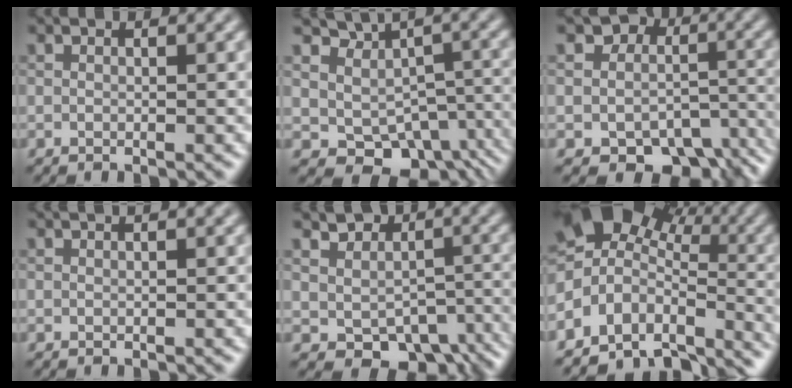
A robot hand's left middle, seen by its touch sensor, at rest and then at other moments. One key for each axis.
{"total": 6.0, "fx": -0.3, "fy": 5.1, "fz": 3.3, "tx": -0.021, "ty": -0.024, "tz": 0.005}
{"total": 10.8, "fx": -3.9, "fy": 9.1, "fz": 4.4, "tx": -0.037, "ty": -0.017, "tz": -0.065}
{"total": 1.0, "fx": 0.7, "fy": 0.3, "fz": 0.7, "tx": -0.006, "ty": -0.002, "tz": 0.002}
{"total": 6.5, "fx": -0.8, "fy": 5.4, "fz": 3.5, "tx": -0.031, "ty": -0.022, "tz": -0.007}
{"total": 10.5, "fx": -4.2, "fy": 7.5, "fz": 6.1, "tx": -0.112, "ty": -0.008, "tz": -0.056}